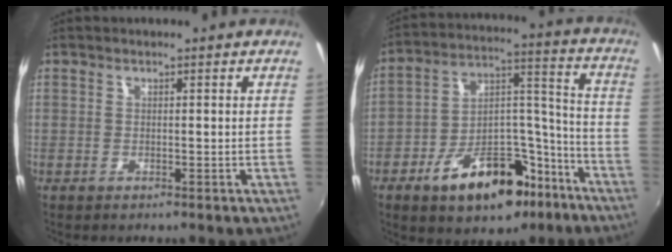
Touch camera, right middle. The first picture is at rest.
{"total": 19.5, "force": [-11.6, 10.7, 11.4], "torque": [-0.190, 0.046, -0.158]}